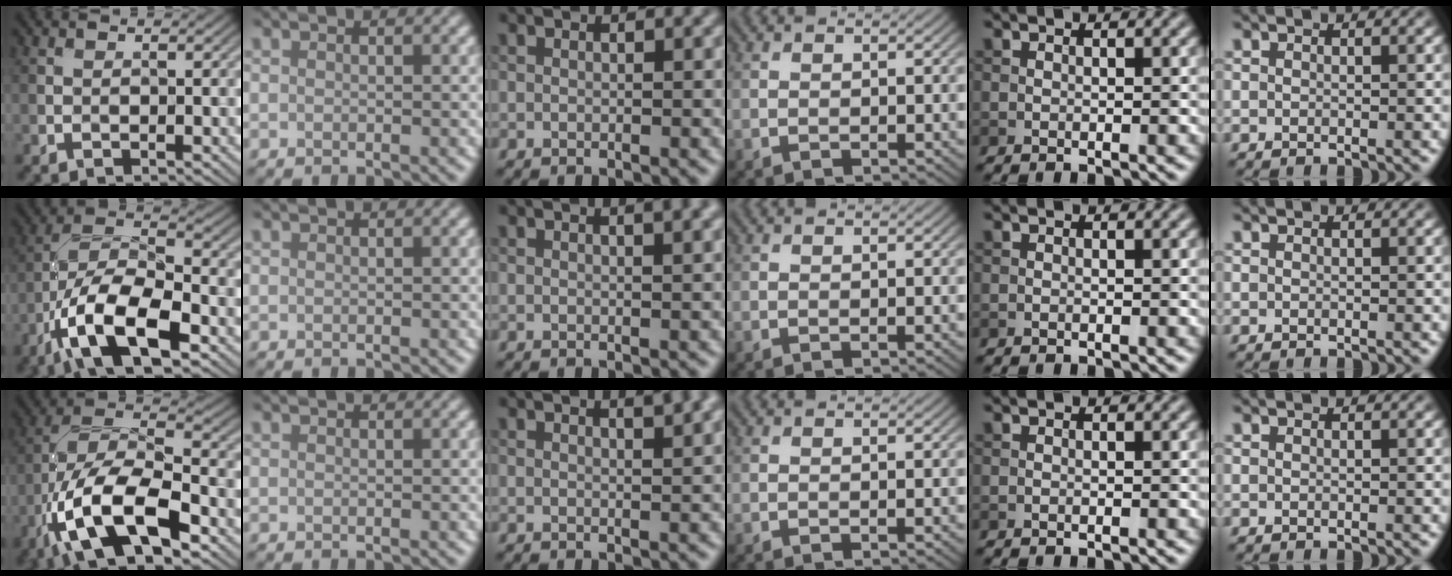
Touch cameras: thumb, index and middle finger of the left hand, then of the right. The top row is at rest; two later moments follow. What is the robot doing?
{"motion": "screw", "object": "medicine bottle"}